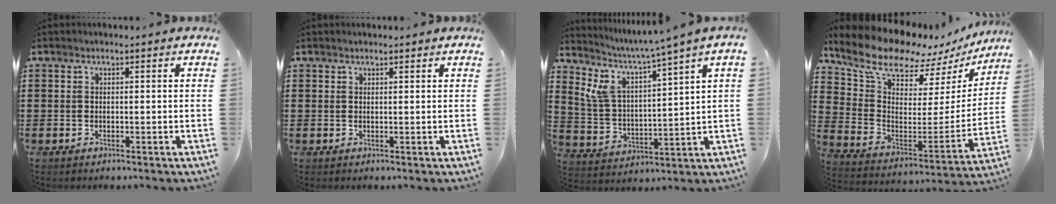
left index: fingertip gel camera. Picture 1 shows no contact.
{"total": 0.6, "force": [0.6, 0.2, 0.2], "torque": [-0.004, 0.001, 0.011]}
{"total": 5.6, "force": [4.4, 0.5, 3.5], "torque": [-0.100, -0.035, 0.065]}
{"total": 11.1, "force": [9.8, 3.3, 4.2], "torque": [-0.118, -0.075, 0.169]}